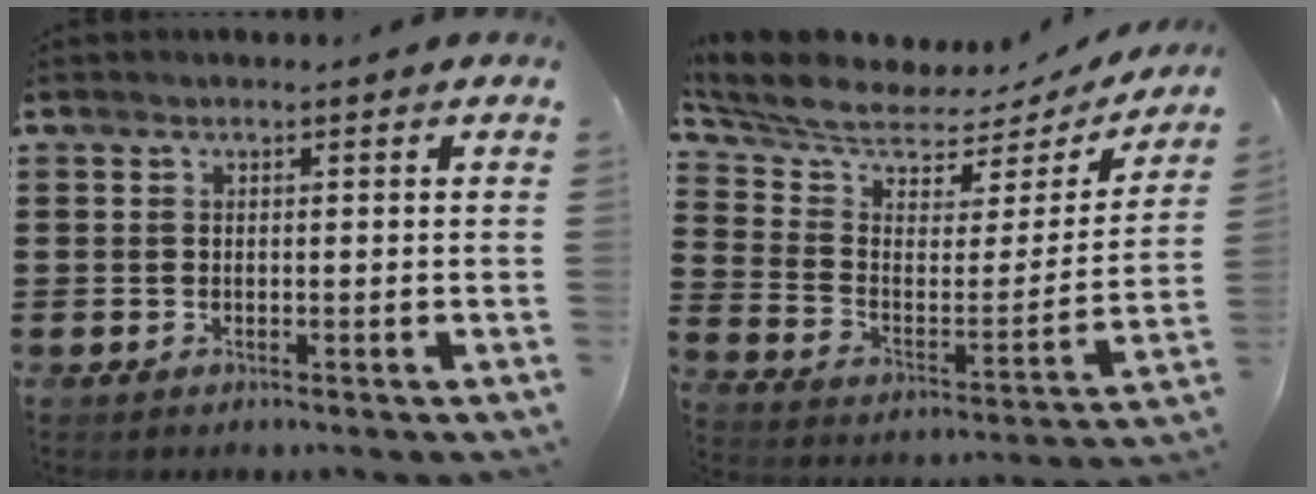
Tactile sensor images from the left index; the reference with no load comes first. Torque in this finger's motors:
{"motor_torque": [1.59, 0.55, 0.45, 0.17]}